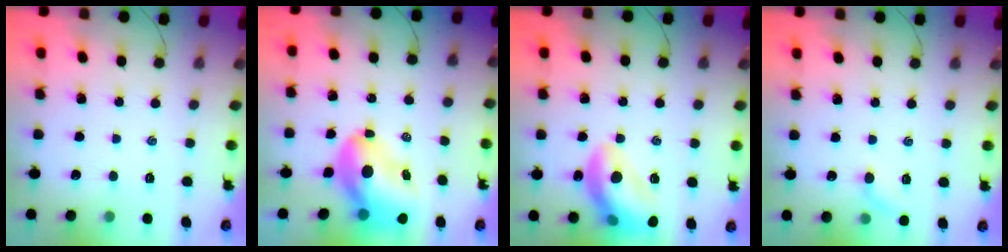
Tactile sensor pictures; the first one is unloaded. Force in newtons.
{"total": 10.4, "press": 10.0, "slide": 3.1}
{"total": 14.8, "press": 14.7, "slide": 2.2}
{"total": 4.7, "press": 4.5, "slide": 1.5}